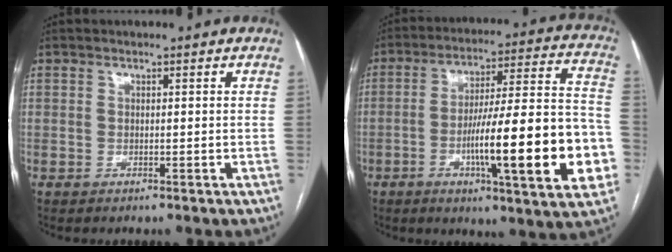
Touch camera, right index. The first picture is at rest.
{"total": 22.3, "force": [-5.9, 2.4, 21.3], "torque": [-0.274, 0.009, -0.083]}